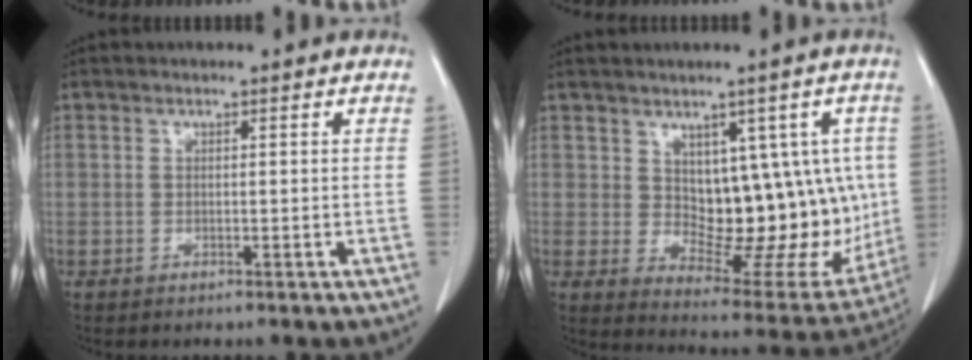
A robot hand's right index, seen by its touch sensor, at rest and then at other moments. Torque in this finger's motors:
{"motor_torque": [0.64, 0.48, 0.17, 0.04]}